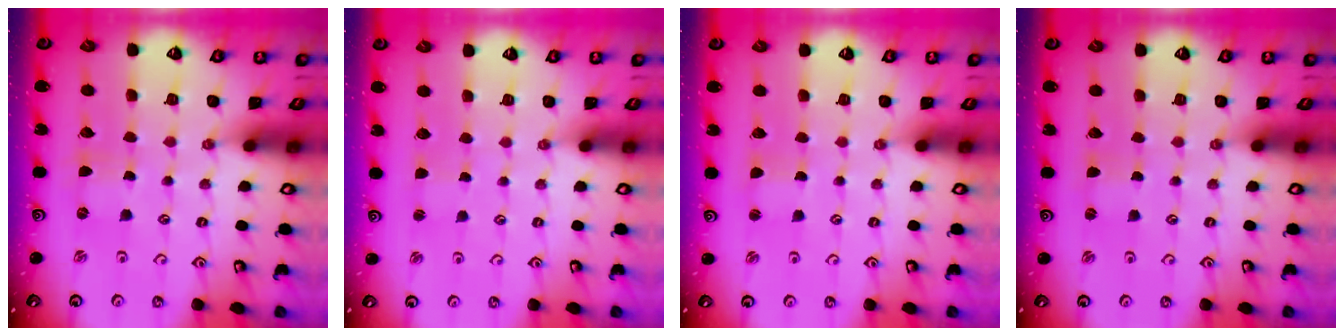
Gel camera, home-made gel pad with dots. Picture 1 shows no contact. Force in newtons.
{"total": 0.9, "press": 0.9, "slide": 0.2}
{"total": 1.1, "press": 1.1, "slide": 0.0}
{"total": 0.0}